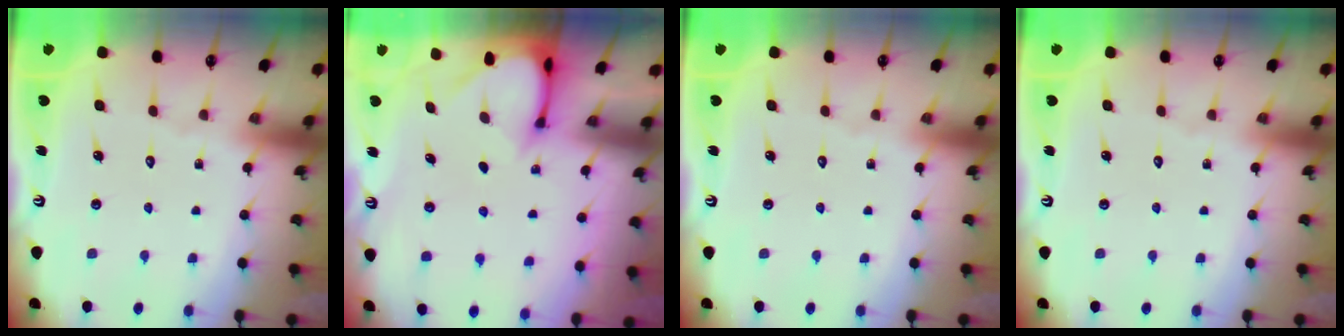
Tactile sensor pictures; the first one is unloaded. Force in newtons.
{"total": 3.2, "press": 3.2, "slide": 0.3}
{"total": 0.0}
{"total": 0.0}